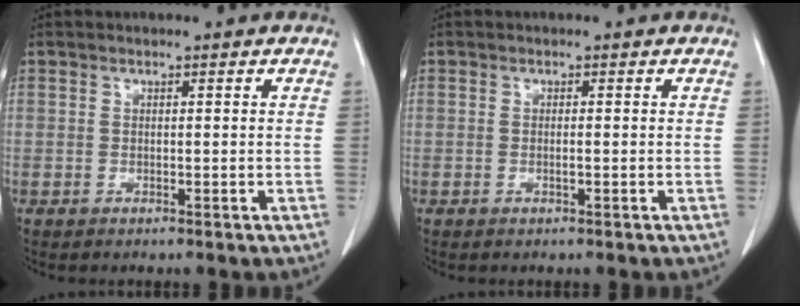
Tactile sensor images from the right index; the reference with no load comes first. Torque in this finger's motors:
{"motor_torque": [0.00, -0.01, -0.08, 0.00]}